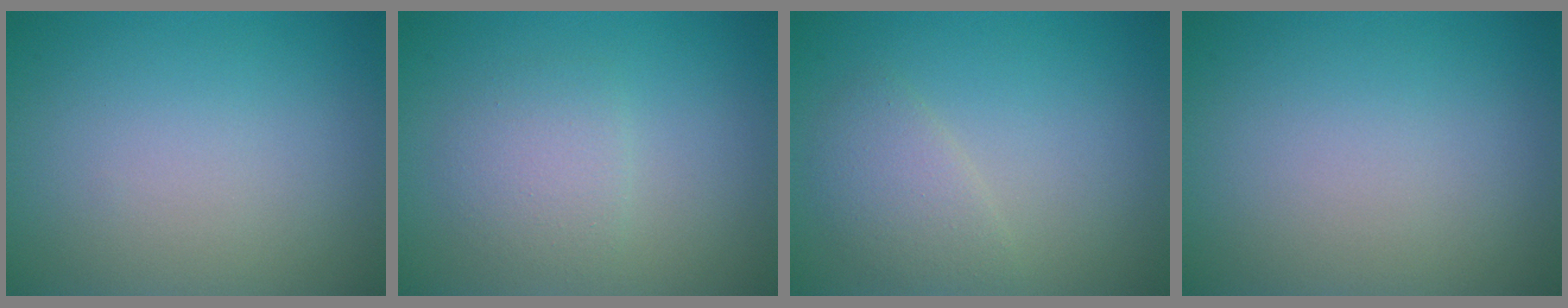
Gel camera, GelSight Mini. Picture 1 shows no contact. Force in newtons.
{"total": 2.3, "press": 2.3, "slide": 0.0}
{"total": 2.3, "press": 2.3, "slide": 0.1}
{"total": 0.0}